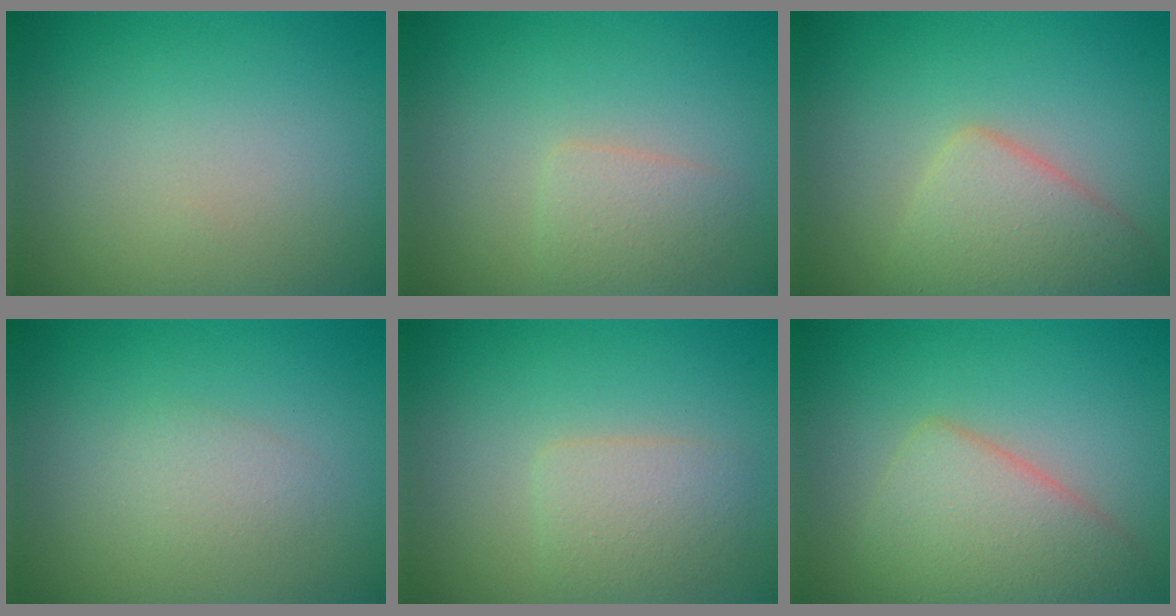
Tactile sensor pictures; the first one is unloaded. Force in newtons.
{"total": 1.7, "press": 1.7, "slide": 0.1}
{"total": 3.6, "press": 3.6, "slide": 0.2}
{"total": 1.4, "press": 1.4, "slide": 0.0}
{"total": 2.3, "press": 2.3, "slide": 0.1}
{"total": 5.6, "press": 5.6, "slide": 0.1}